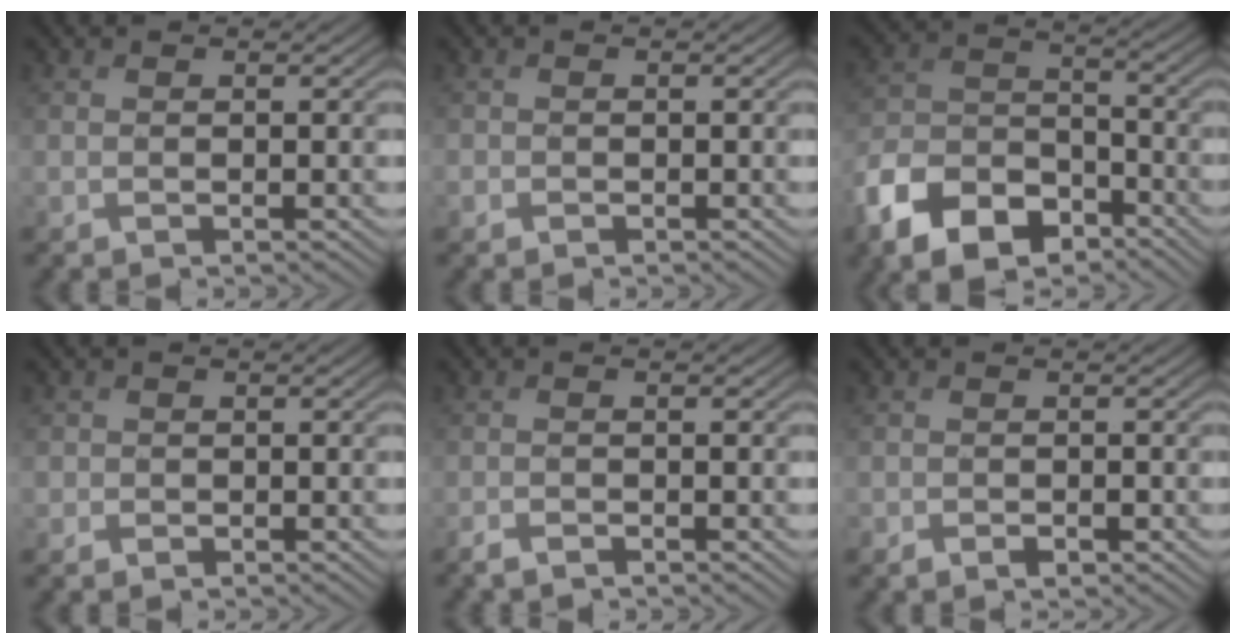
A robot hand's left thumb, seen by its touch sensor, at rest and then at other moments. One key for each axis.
{"total": 0.9, "fx": -0.4, "fy": 0.8, "fz": 0.0, "tx": 0.001, "ty": -0.005, "tz": -0.014}
{"total": 11.9, "fx": -7.9, "fy": 6.5, "fz": 6.1, "tx": -0.142, "ty": -0.016, "tz": -0.167}
{"total": 1.3, "fx": -0.3, "fy": 1.3, "fz": 0.1, "tx": 0.008, "ty": -0.003, "tz": -0.011}
{"total": 1.9, "fx": -1.7, "fy": 0.3, "fz": 0.9, "tx": -0.021, "ty": -0.005, "tz": -0.033}
{"total": 1.6, "fx": -1.0, "fy": 1.0, "fz": 0.9, "tx": -0.016, "ty": -0.003, "tz": -0.018}